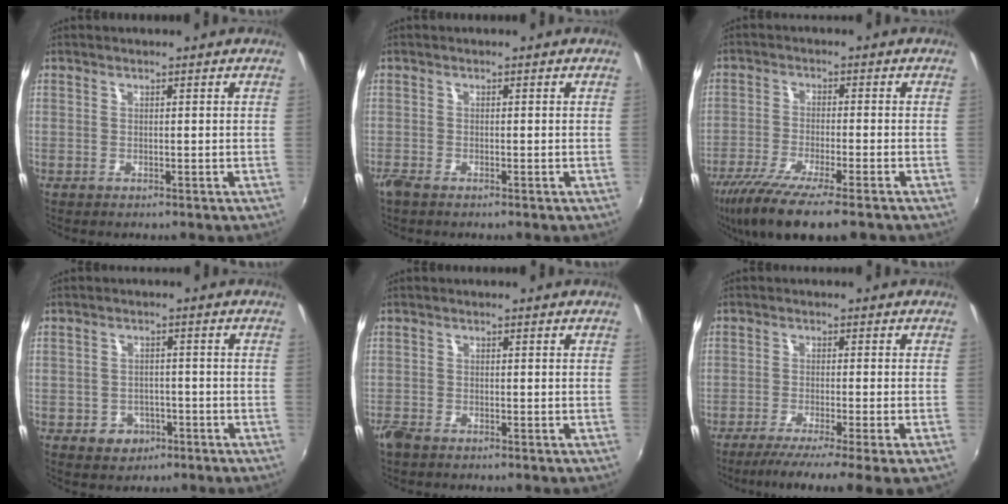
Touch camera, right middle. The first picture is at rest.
{"total": 1.7, "force": [-1.4, 0.3, 1.0], "torque": [-0.022, -0.007, -0.028]}
{"total": 13.0, "force": [-9.5, 1.6, 8.8], "torque": [-0.182, -0.045, -0.164]}
{"total": 4.6, "force": [-2.3, 3.8, 1.3], "torque": [-0.038, 0.008, -0.024]}
{"total": 2.6, "force": [-2.1, 1.0, 1.2], "torque": [-0.030, -0.008, -0.043]}
{"total": 8.0, "force": [-6.1, -1.4, 5.1], "torque": [-0.095, -0.028, -0.097]}